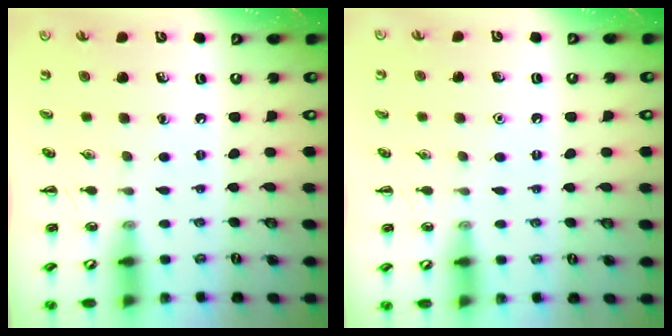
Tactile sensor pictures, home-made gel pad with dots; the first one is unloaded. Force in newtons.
{"total": 1.5, "press": 1.5, "slide": 0.1}